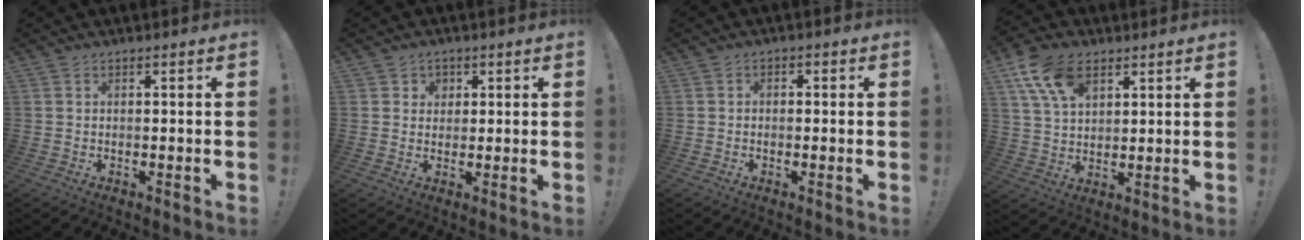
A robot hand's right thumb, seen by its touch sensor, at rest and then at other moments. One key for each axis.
{"total": 3.1, "fx": 1.1, "fy": 2.8, "fz": 0.5, "tx": -0.006, "ty": -0.004, "tz": 0.019}
{"total": 1.6, "fx": -1.1, "fy": 1.0, "fz": 0.7, "tx": -0.015, "ty": 0.010, "tz": -0.019}
{"total": 13.1, "fx": 7.0, "fy": 7.8, "fz": 7.9, "tx": -0.138, "ty": -0.014, "tz": 0.135}